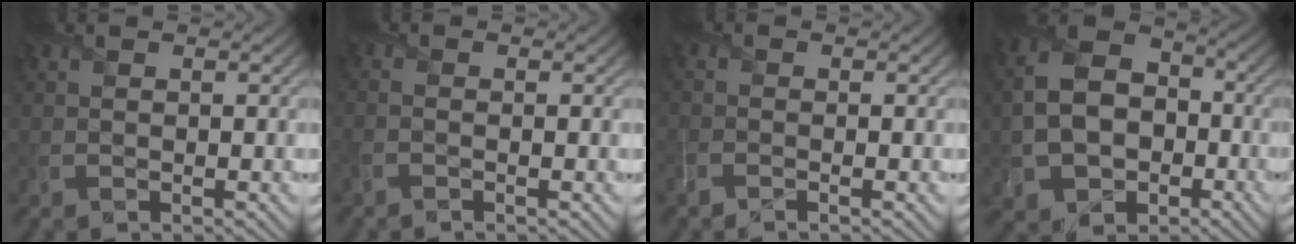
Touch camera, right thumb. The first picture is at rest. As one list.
[{"total": 1.2, "force": [-0.8, 0.2, 0.9], "torque": [-0.022, -0.004, -0.024]}, {"total": 1.7, "force": [-1.2, 0.4, 1.1], "torque": [-0.029, -0.008, -0.032]}, {"total": 11.7, "force": [-2.5, 8.8, 7.2], "torque": [-0.167, -0.025, -0.049]}]